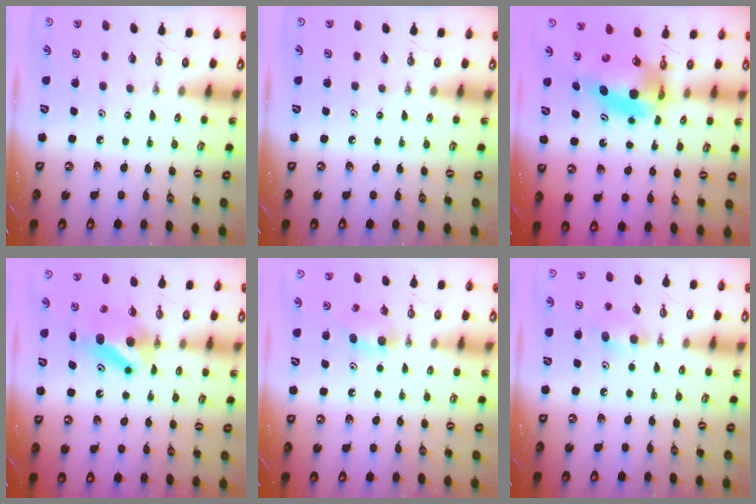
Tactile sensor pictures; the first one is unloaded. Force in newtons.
{"total": 0.0}
{"total": 6.9, "press": 6.9, "slide": 0.5}
{"total": 7.6, "press": 7.1, "slide": 2.6}
{"total": 7.1, "press": 3.4, "slide": 6.3}
{"total": 5.8, "press": 5.8, "slide": 0.3}